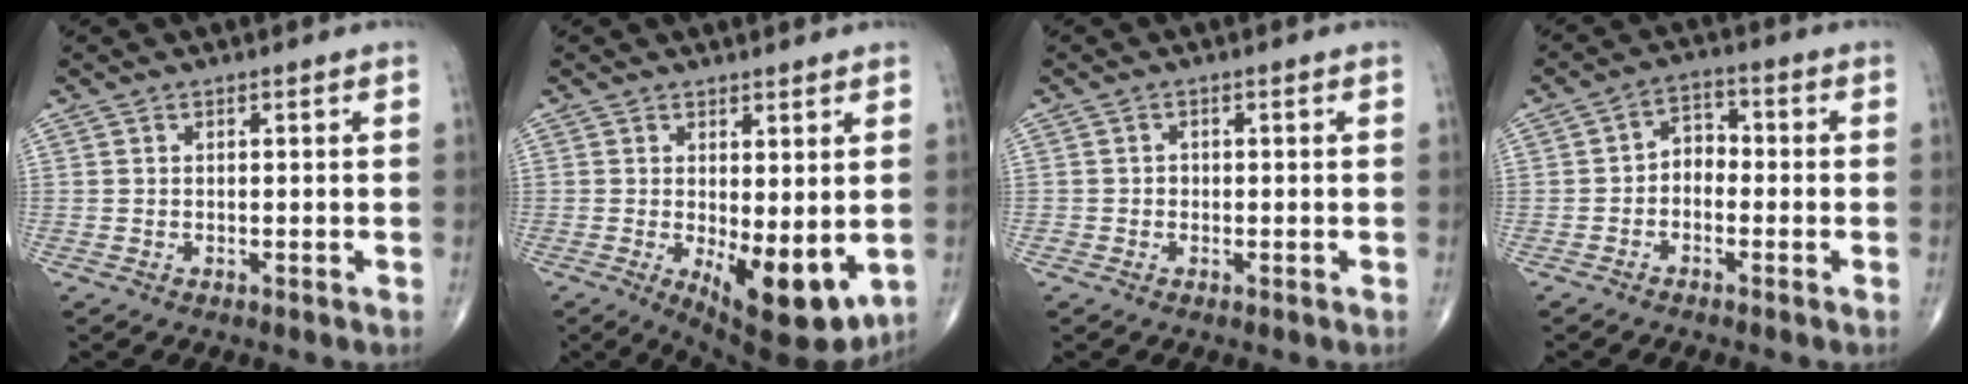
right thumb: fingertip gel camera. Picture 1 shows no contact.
{"total": 11.3, "force": [-1.8, 4.5, 10.1], "torque": [-0.137, -0.028, -0.011]}
{"total": 1.2, "force": [-0.4, 1.1, 0.2], "torque": [0.009, 0.006, -0.009]}
{"total": 4.4, "force": [-1.2, 3.3, 2.7], "torque": [-0.027, 0.026, -0.035]}